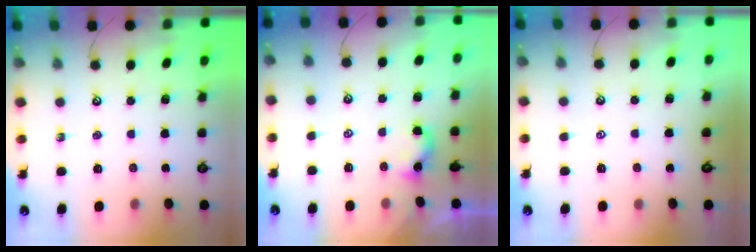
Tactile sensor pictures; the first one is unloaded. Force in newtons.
{"total": 2.6, "press": 2.6, "slide": 0.2}
{"total": 3.1, "press": 3.1, "slide": 0.1}